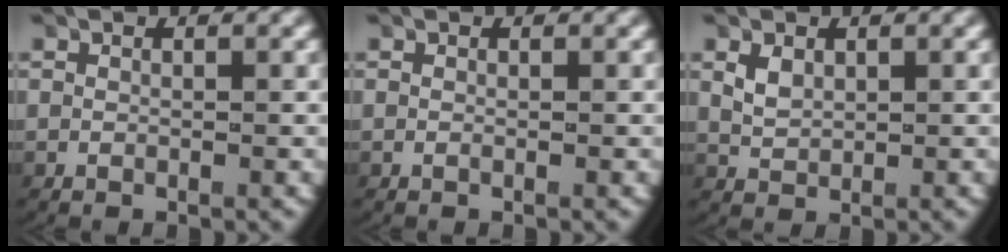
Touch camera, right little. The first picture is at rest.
{"total": 0.0}
{"total": 1.6, "force": [0.5, 1.0, 1.1], "torque": [-0.023, -0.002, 0.015]}